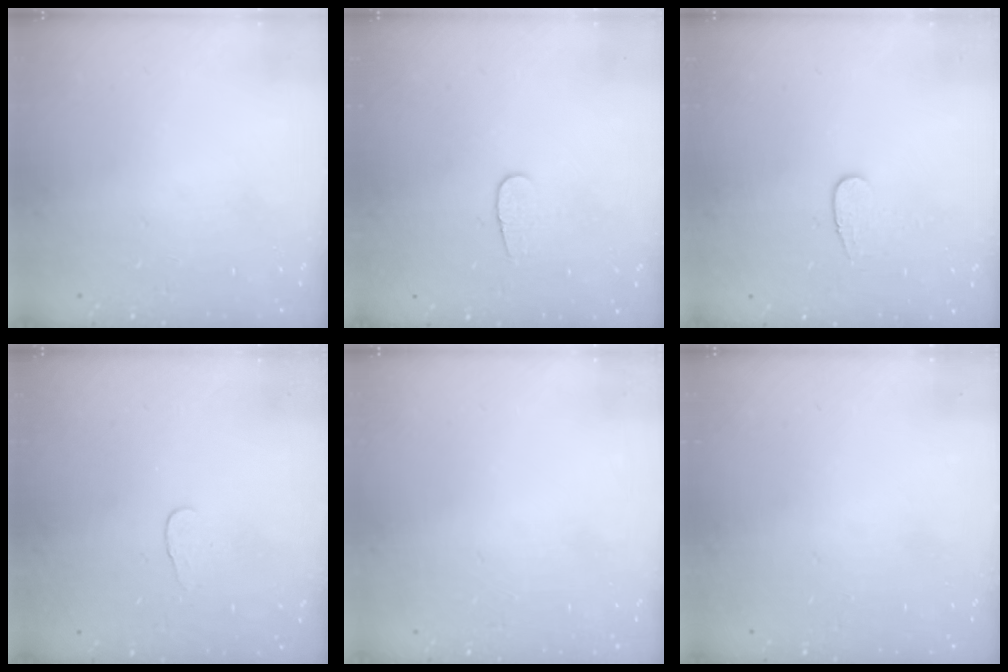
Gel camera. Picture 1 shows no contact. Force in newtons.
{"total": 5.1, "press": 5.1, "slide": 0.5}
{"total": 6.6, "press": 6.6, "slide": 0.6}
{"total": 3.8, "press": 3.8, "slide": 0.3}
{"total": 0.0}
{"total": 0.0}